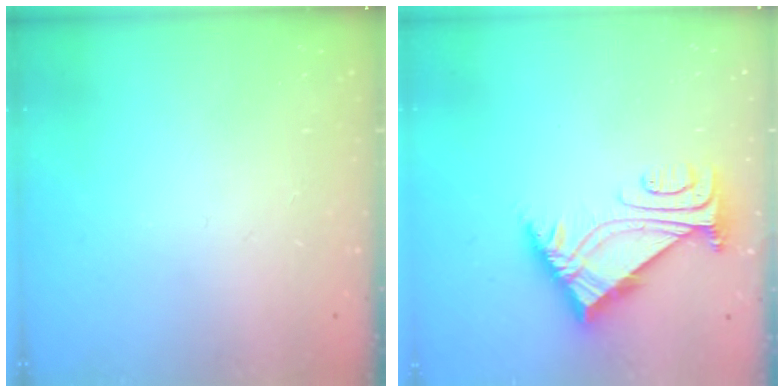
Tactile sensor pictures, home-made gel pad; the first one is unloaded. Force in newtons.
{"total": 5.6, "press": 5.5, "slide": 1.0}